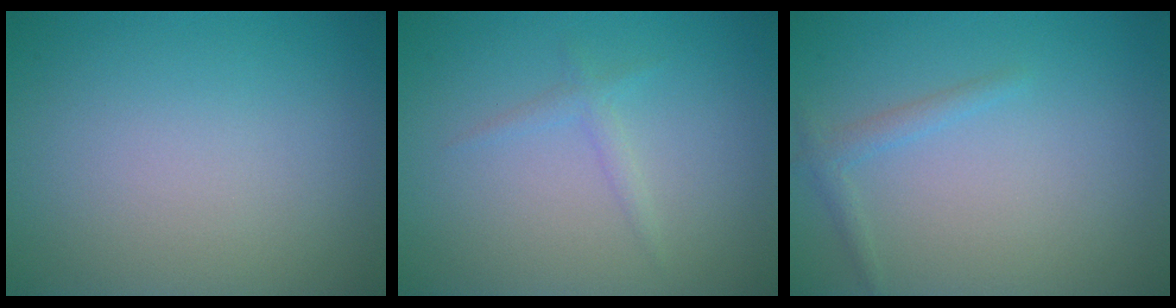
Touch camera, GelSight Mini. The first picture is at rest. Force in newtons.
{"total": 1.1, "press": 1.1, "slide": 0.1}
{"total": 1.3, "press": 1.3, "slide": 0.1}